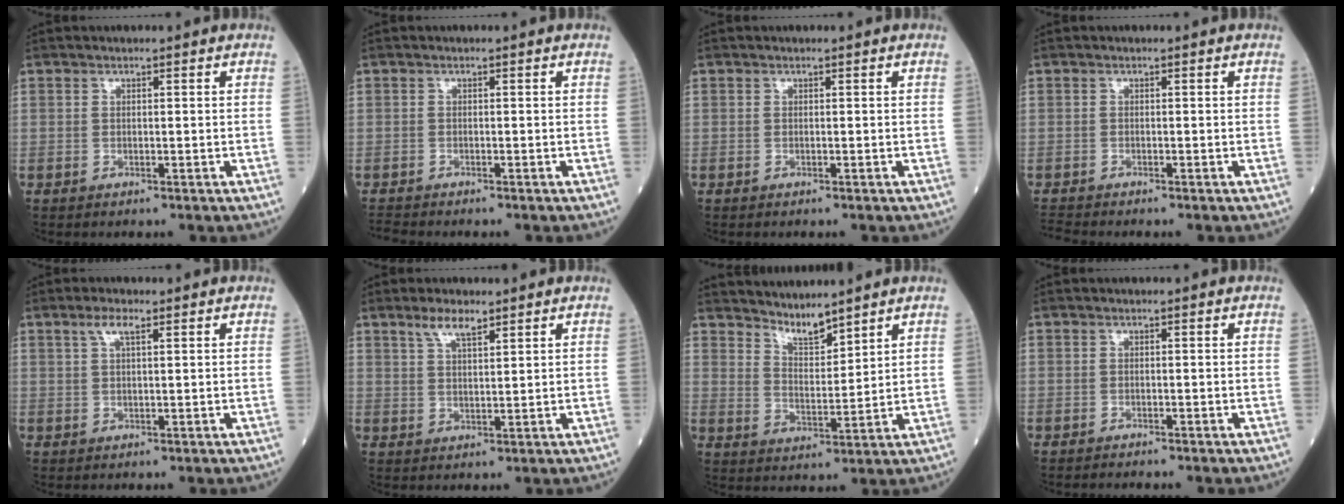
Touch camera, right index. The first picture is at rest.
{"total": 1.1, "force": [-1.0, -0.3, -0.3], "torque": [-0.001, -0.009, -0.019]}
{"total": 0.0}
{"total": 1.3, "force": [-1.2, -0.5, -0.2], "torque": [-0.003, -0.011, -0.023]}
{"total": 2.6, "force": [1.5, 0.4, 2.0], "torque": [-0.046, 0.008, 0.031]}
{"total": 4.0, "force": [2.9, 0.8, 2.5], "torque": [-0.054, 0.005, 0.059]}
{"total": 4.8, "force": [4.6, 0.3, 1.2], "torque": [-0.031, -0.001, 0.097]}
{"total": 1.3, "force": [-1.2, -0.1, 0.5], "torque": [-0.009, 0.000, -0.013]}